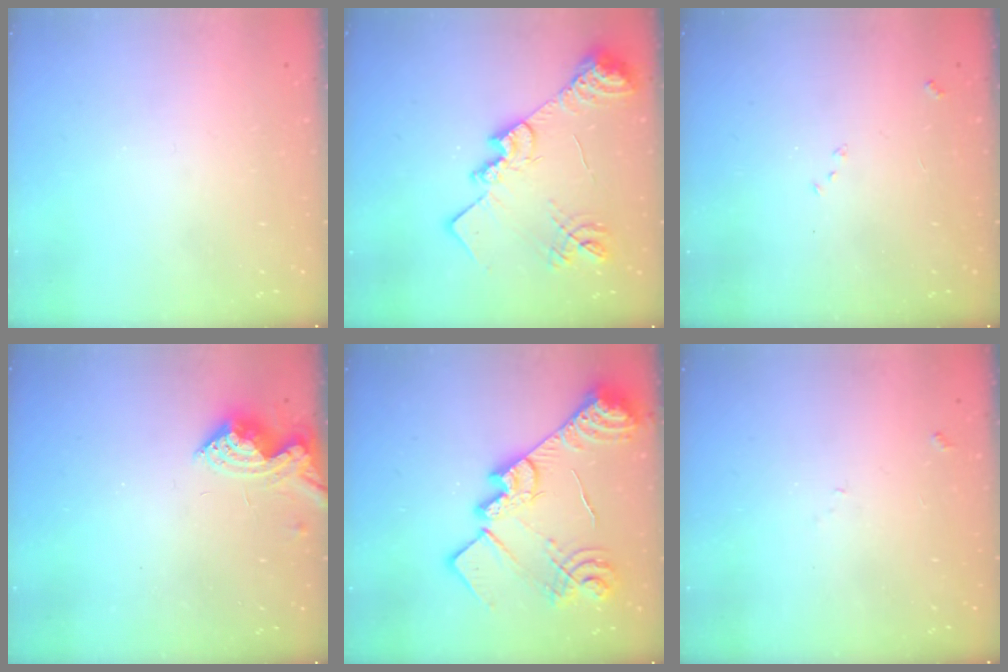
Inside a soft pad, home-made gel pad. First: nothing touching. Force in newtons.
{"total": 20.8, "press": 20.8, "slide": 1.8}
{"total": 6.5, "press": 6.4, "slide": 0.8}
{"total": 8.9, "press": 8.9, "slide": 0.5}
{"total": 26.5, "press": 26.4, "slide": 2.2}
{"total": 5.3, "press": 5.2, "slide": 0.6}